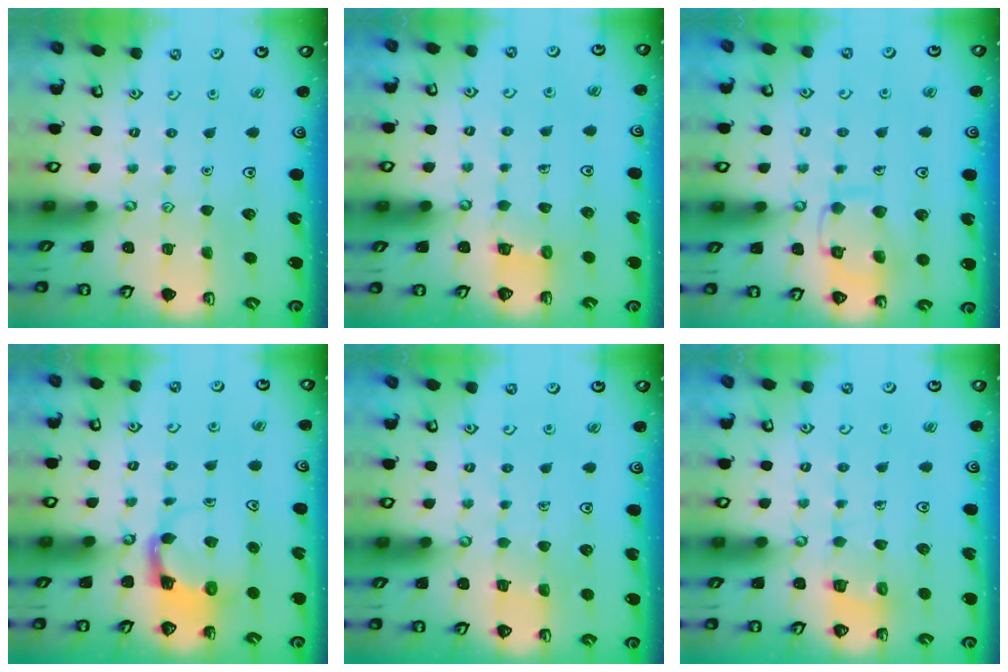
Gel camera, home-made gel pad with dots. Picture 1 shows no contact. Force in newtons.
{"total": 3.4, "press": 3.4, "slide": 0.2}
{"total": 12.1, "press": 12.0, "slide": 0.9}
{"total": 3.9, "press": 3.9, "slide": 0.8}
{"total": 2.6, "press": 2.6, "slide": 0.2}
{"total": 5.8, "press": 5.8, "slide": 0.4}